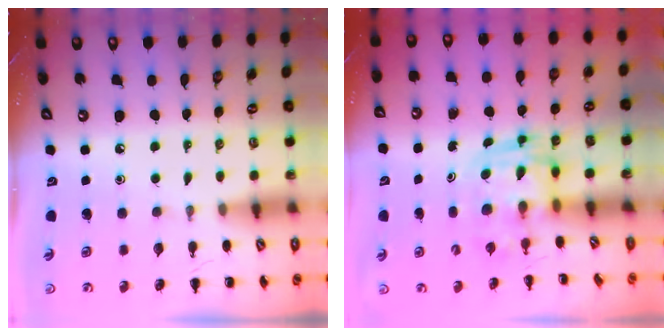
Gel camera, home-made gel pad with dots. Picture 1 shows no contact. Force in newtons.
{"total": 3.0, "press": 3.0, "slide": 0.5}